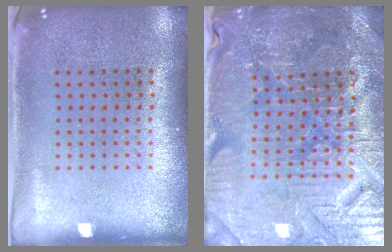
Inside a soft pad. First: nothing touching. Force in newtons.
{"total": 3.8, "press": 3.8, "slide": 0.6}